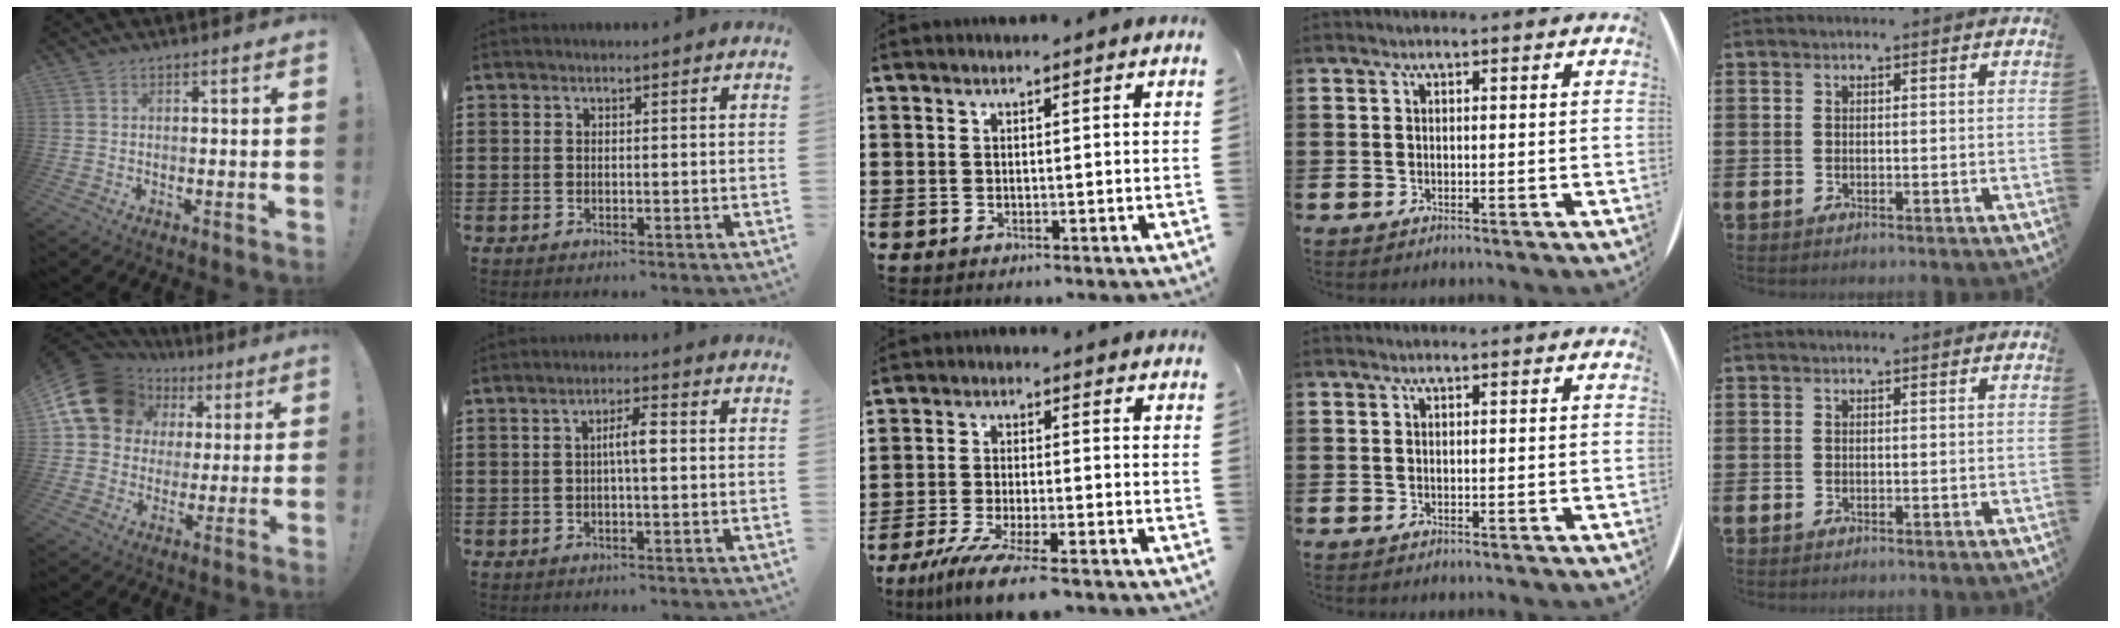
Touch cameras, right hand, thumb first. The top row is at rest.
{"thumb": {"total": 17.3, "force": [6.8, 13.9, 7.8], "torque": [-0.129, -0.032, 0.142]}, "index": {"total": 3.7, "force": [0.0, 0.8, 3.6], "torque": [-0.068, 0.007, -0.003]}, "middle": {"total": 7.3, "force": [-5.5, 0.5, 4.8], "torque": [-0.099, -0.019, -0.102]}}